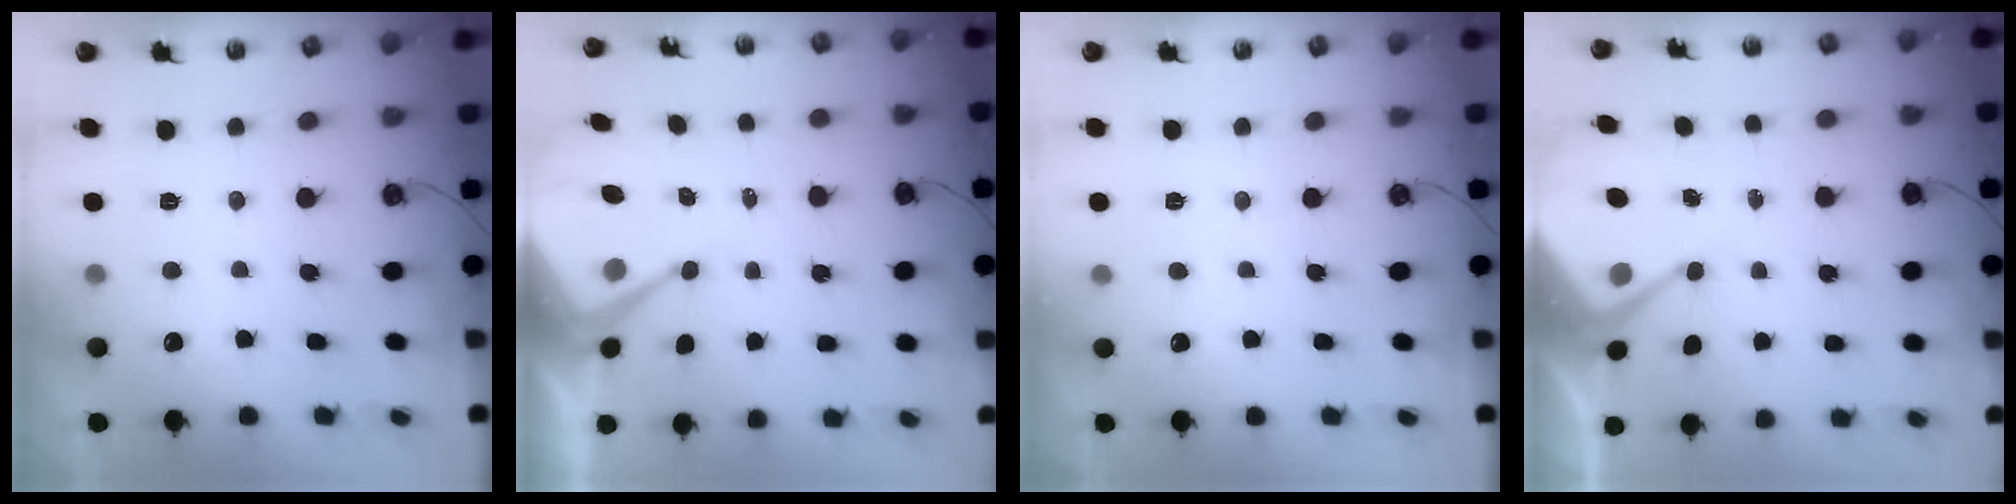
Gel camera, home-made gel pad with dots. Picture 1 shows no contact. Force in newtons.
{"total": 8.7, "press": 8.6, "slide": 0.8}
{"total": 2.7, "press": 2.7, "slide": 0.4}
{"total": 5.2, "press": 5.2, "slide": 0.3}